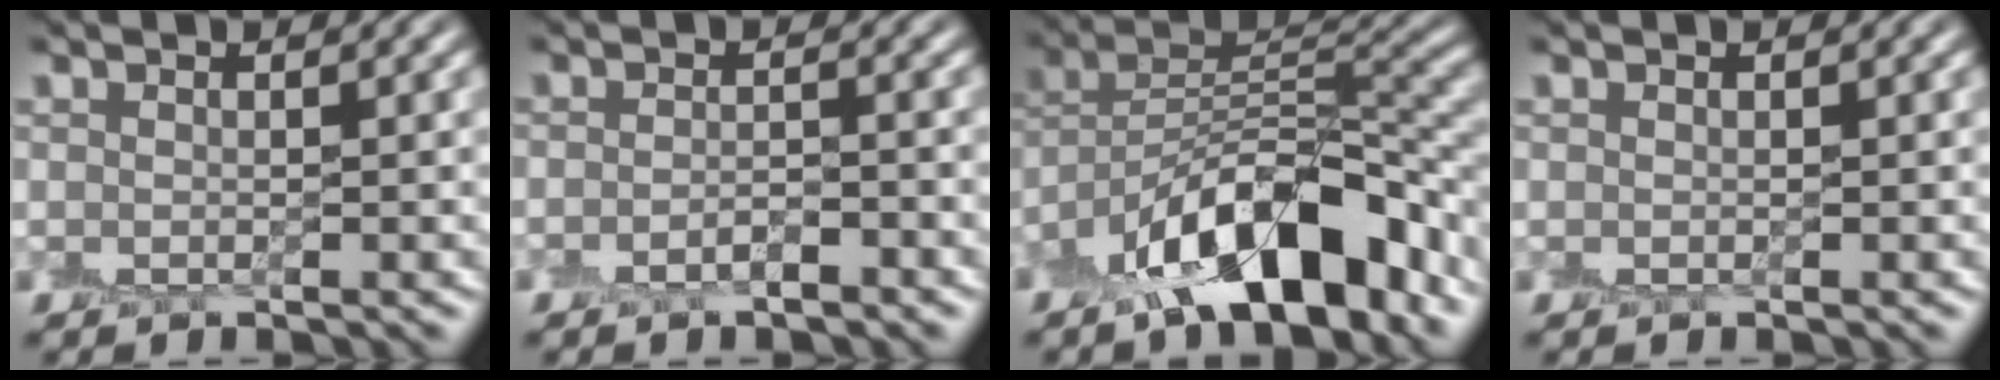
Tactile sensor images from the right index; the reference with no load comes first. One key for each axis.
{"total": 1.5, "fx": -1.2, "fy": 0.3, "fz": 0.7, "tx": -0.015, "ty": 0.002, "tz": -0.024}
{"total": 11.5, "fx": -7.5, "fy": 4.4, "fz": 7.5, "tx": -0.109, "ty": 0.012, "tz": -0.149}
{"total": 0.0}